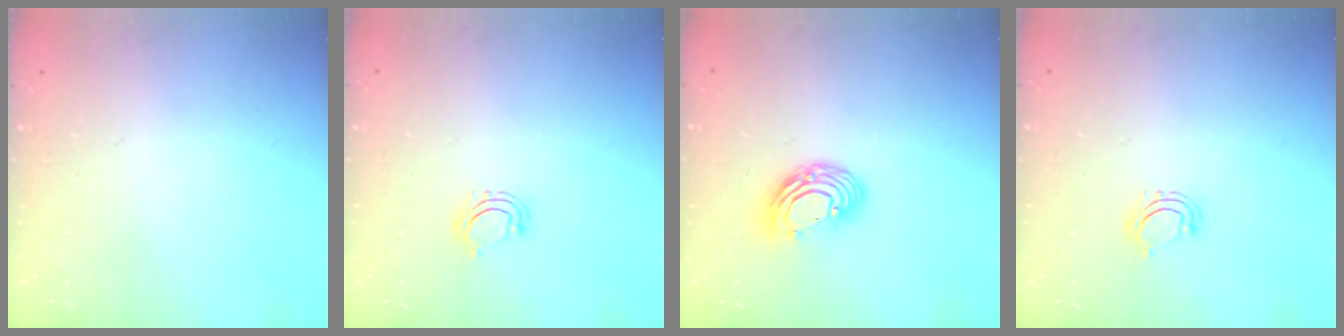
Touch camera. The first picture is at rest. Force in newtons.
{"total": 6.0, "press": 5.8, "slide": 1.6}
{"total": 9.9, "press": 9.9, "slide": 0.8}
{"total": 6.0, "press": 5.8, "slide": 1.6}